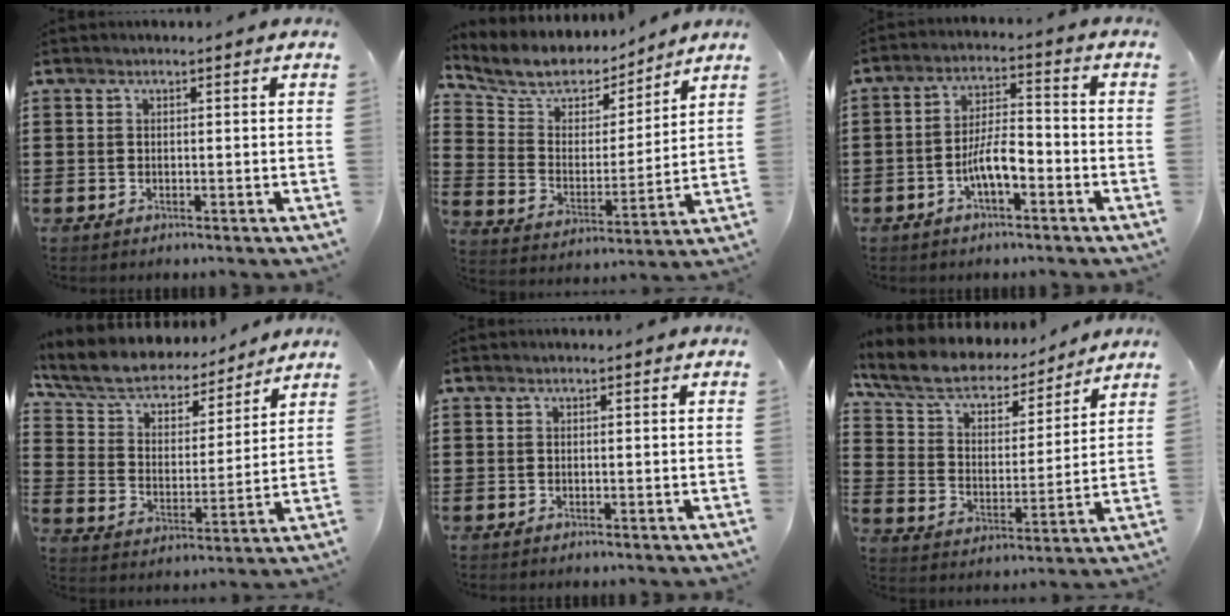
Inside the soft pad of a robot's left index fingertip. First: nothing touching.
{"total": 7.2, "force": [6.5, 3.0, 1.1], "torque": [-0.066, -0.042, 0.112]}
{"total": 6.3, "force": [-2.8, 2.2, 5.3], "torque": [-0.117, 0.007, -0.060]}
{"total": 6.8, "force": [6.1, 2.3, 2.0], "torque": [-0.069, -0.037, 0.104]}
{"total": 0.0}
{"total": 7.8, "force": [6.6, 2.8, 3.0], "torque": [-0.091, -0.038, 0.114]}